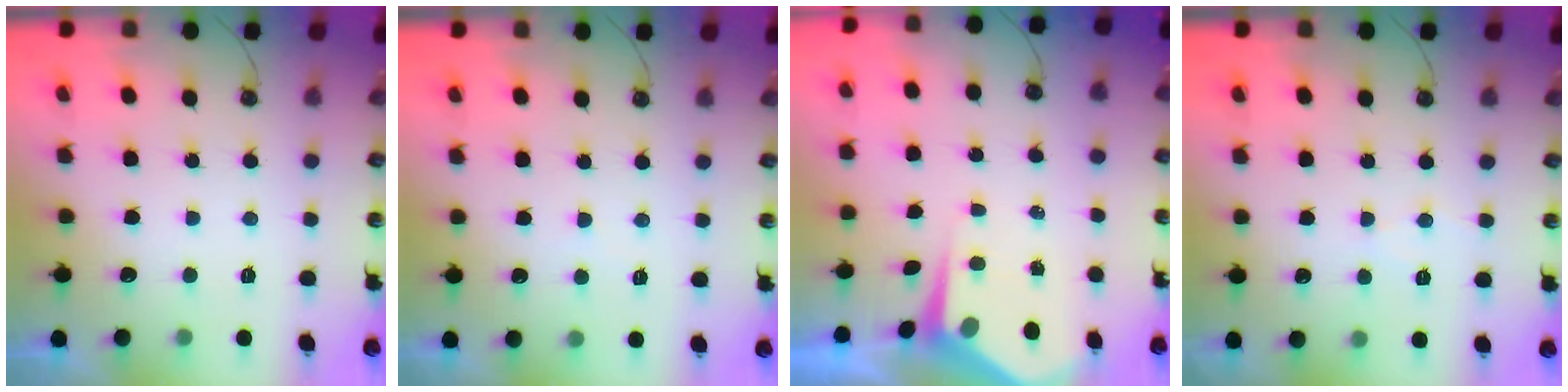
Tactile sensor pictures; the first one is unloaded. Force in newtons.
{"total": 1.5, "press": 1.5, "slide": 0.4}
{"total": 5.5, "press": 5.5, "slide": 0.5}
{"total": 6.7, "press": 6.7, "slide": 0.7}